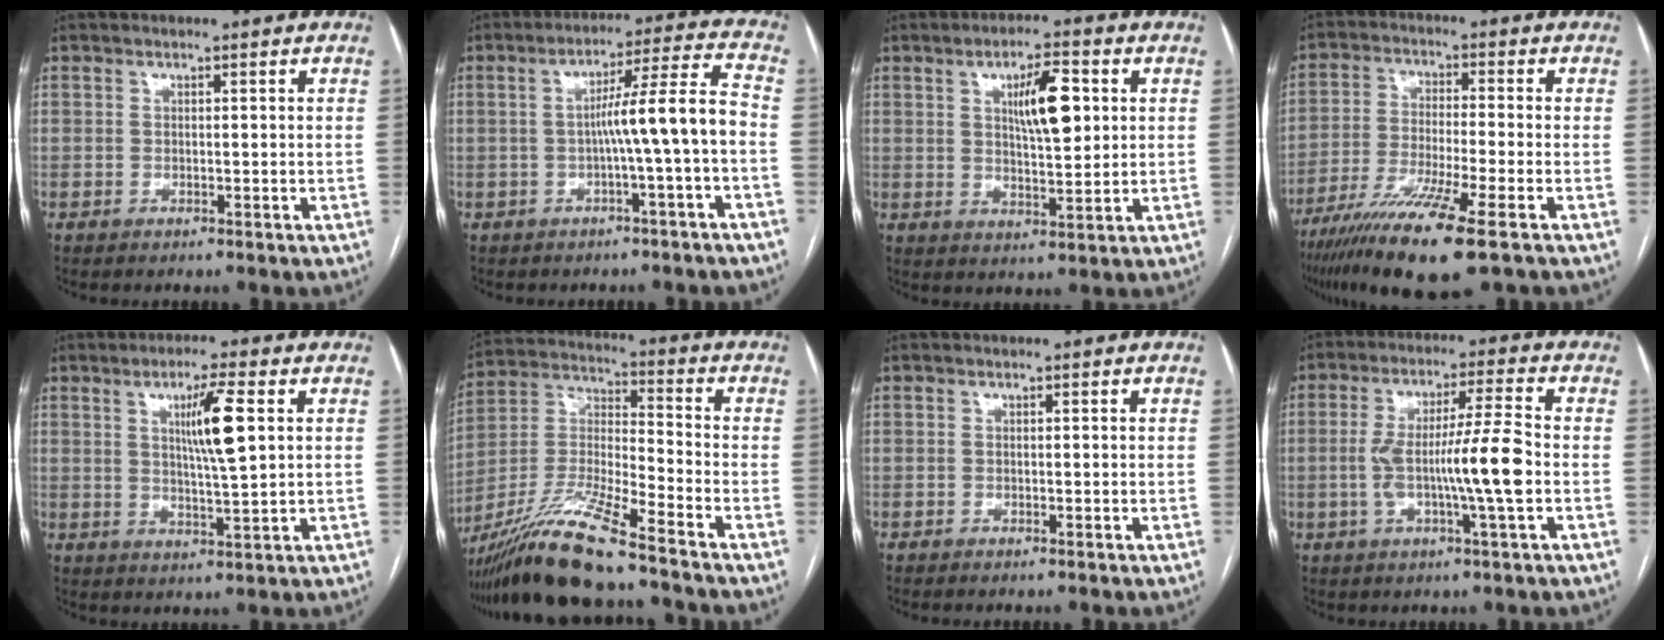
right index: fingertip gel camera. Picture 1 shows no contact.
{"total": 8.7, "force": [-1.8, -1.3, 8.4], "torque": [-0.130, 0.025, -0.023]}
{"total": 8.1, "force": [2.3, 2.0, 7.5], "torque": [-0.125, 0.007, 0.042]}
{"total": 13.9, "force": [-8.8, -0.1, 10.8], "torque": [-0.216, -0.038, -0.156]}
{"total": 7.5, "force": [2.1, 0.0, 7.2], "torque": [-0.127, -0.004, 0.036]}
{"total": 15.5, "force": [-12.4, -0.2, 9.3], "torque": [-0.194, -0.022, -0.232]}
{"total": 0.0}
{"total": 10.8, "force": [-1.7, -0.3, 10.6], "torque": [-0.197, 0.005, -0.033]}